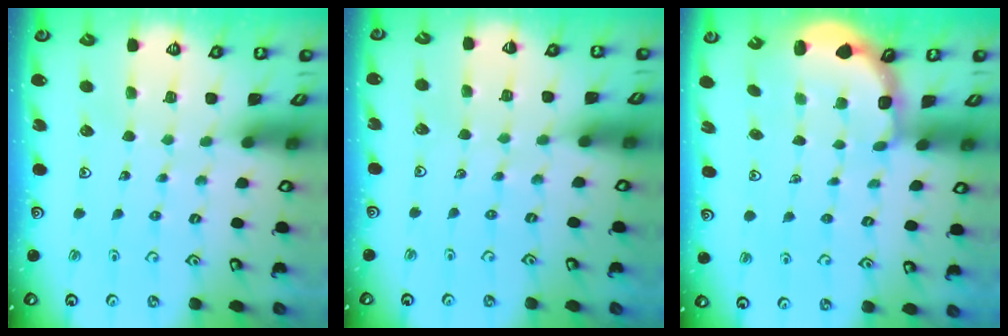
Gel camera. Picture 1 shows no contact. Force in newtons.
{"total": 2.1, "press": 2.1, "slide": 0.4}
{"total": 3.0, "press": 2.6, "slide": 1.5}